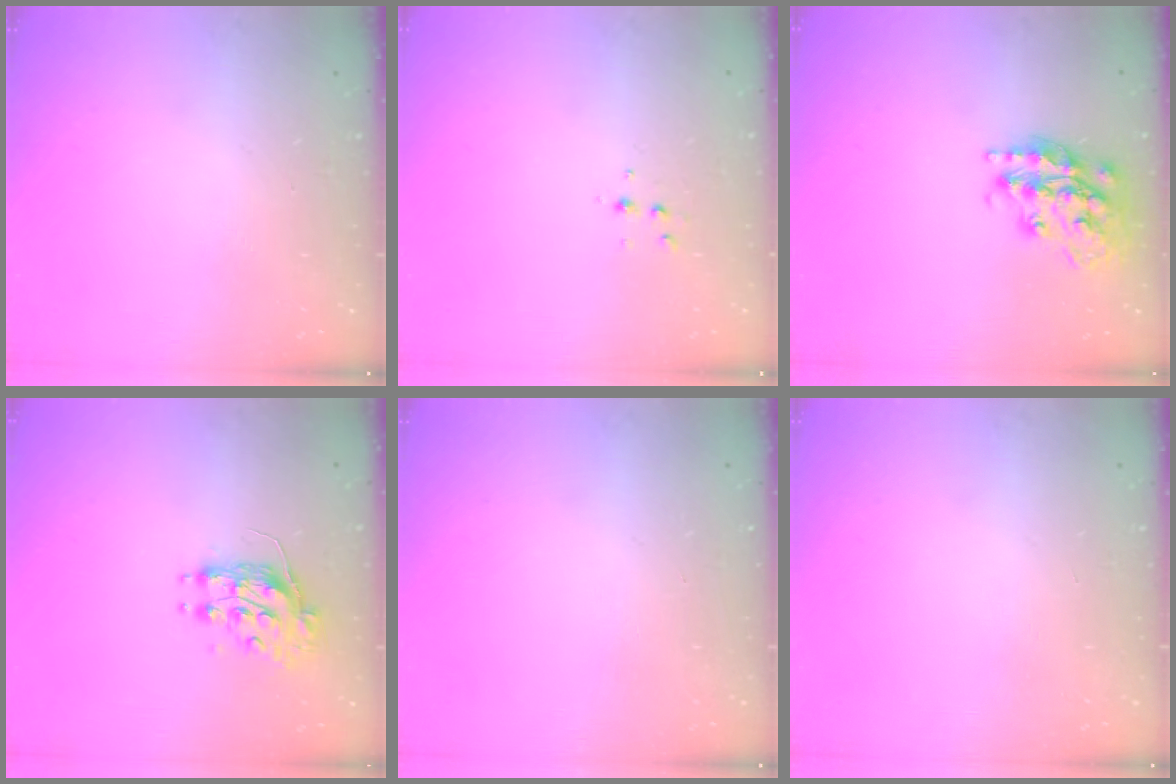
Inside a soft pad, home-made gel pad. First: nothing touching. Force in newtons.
{"total": 4.1, "press": 4.0, "slide": 1.1}
{"total": 18.3, "press": 18.3, "slide": 1.0}
{"total": 8.7, "press": 8.7, "slide": 0.4}
{"total": 0.0}
{"total": 0.0}